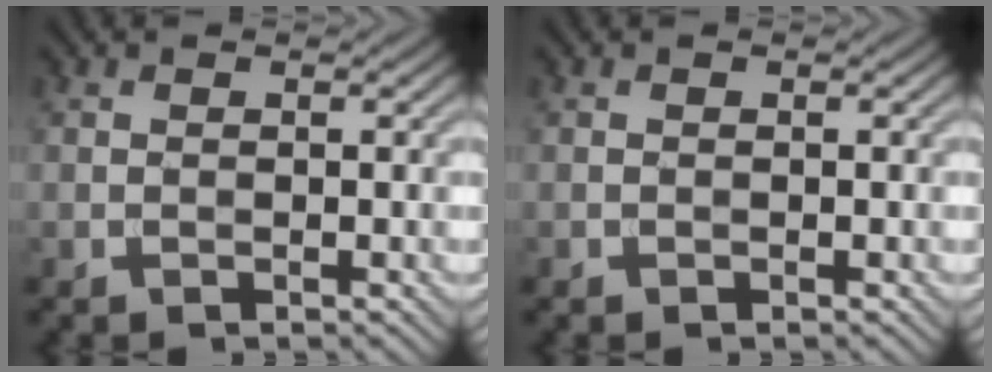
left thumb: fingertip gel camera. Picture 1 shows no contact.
{"total": 0.0}